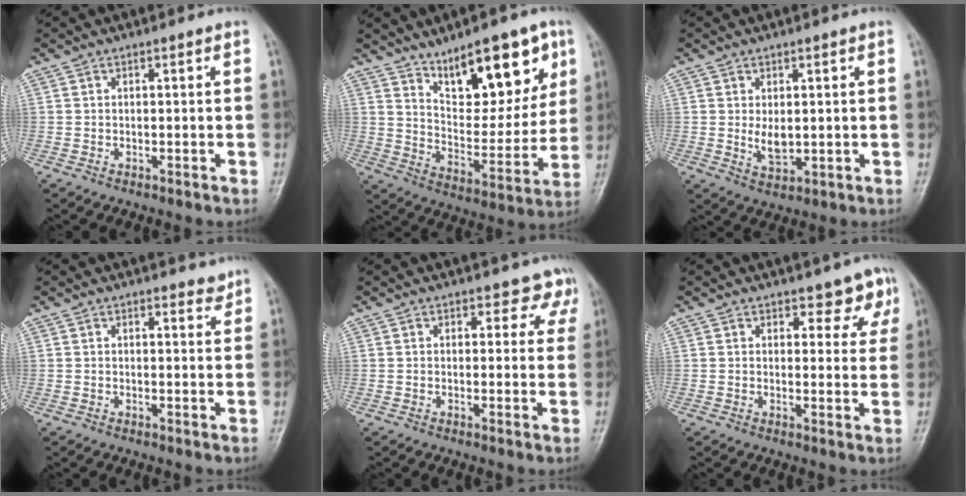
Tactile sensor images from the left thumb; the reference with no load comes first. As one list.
[{"total": 18.2, "force": [10.3, 7.7, 12.9], "torque": [-0.137, -0.055, 0.173]}, {"total": 4.1, "force": [0.3, 2.4, 3.3], "torque": [-0.045, -0.012, 0.014]}, {"total": 1.7, "force": [1.5, 0.7, 0.6], "torque": [0.005, -0.010, 0.016]}, {"total": 3.9, "force": [2.8, 2.7, 0.8], "torque": [0.028, -0.014, 0.017]}, {"total": 4.9, "force": [3.5, 2.8, 2.0], "torque": [0.011, -0.021, 0.035]}]